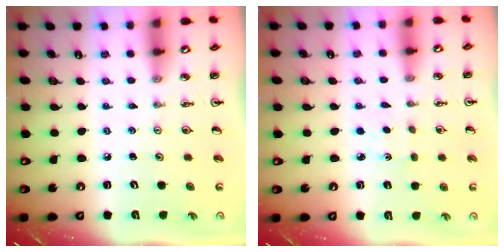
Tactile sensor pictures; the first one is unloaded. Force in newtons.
{"total": 1.8, "press": 1.7, "slide": 0.3}